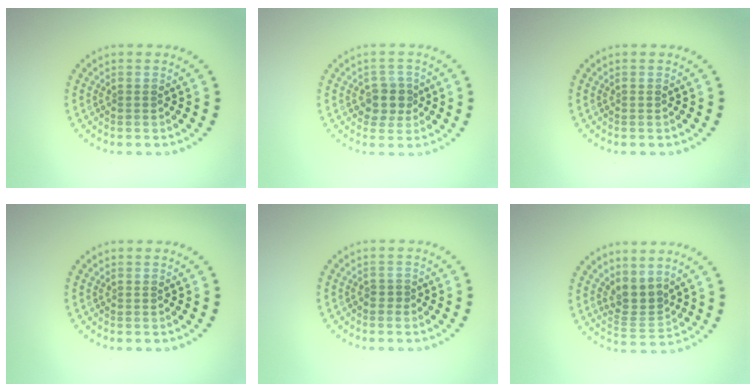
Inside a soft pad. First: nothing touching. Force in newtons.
{"total": 2.5, "press": 2.3, "slide": 1.0}
{"total": 0.0}
{"total": 0.0}
{"total": 0.6, "press": 0.4, "slide": 0.5}
{"total": 2.8, "press": 2.1, "slide": 1.8}